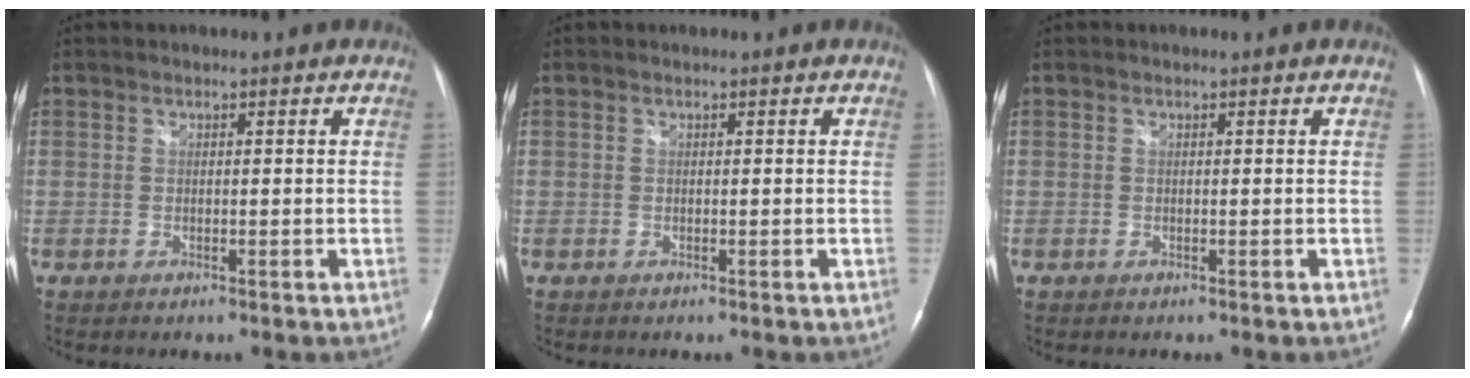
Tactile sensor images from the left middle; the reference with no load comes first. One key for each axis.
{"total": 0.0}
{"total": 0.0}